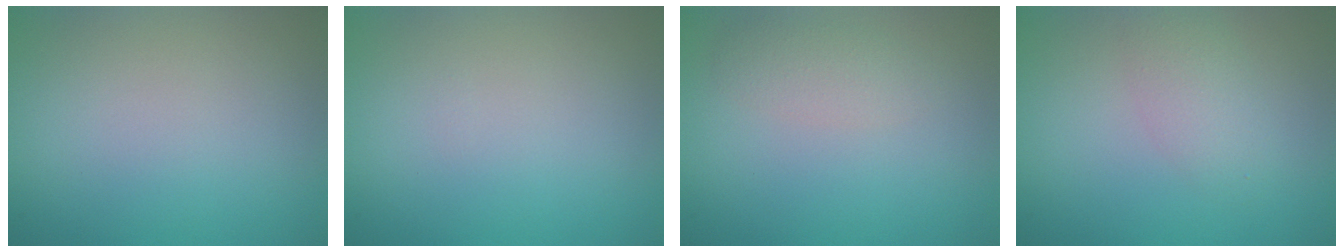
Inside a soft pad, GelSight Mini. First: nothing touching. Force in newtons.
{"total": 0.0}
{"total": 1.7, "press": 1.7, "slide": 0.1}
{"total": 2.3, "press": 2.3, "slide": 0.1}